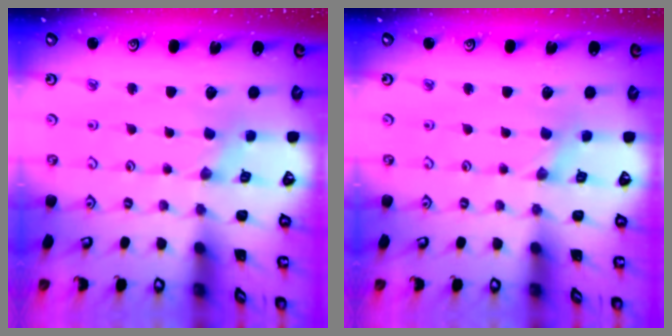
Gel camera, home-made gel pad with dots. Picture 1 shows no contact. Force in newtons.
{"total": 0.0}